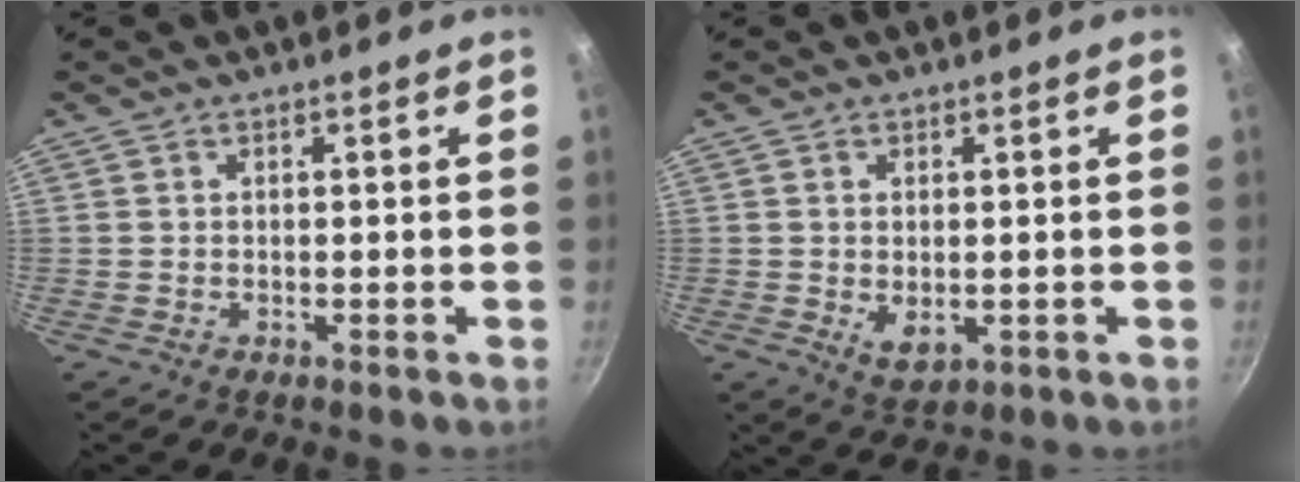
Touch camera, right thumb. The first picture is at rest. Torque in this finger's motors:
{"motor_torque": [-0.69, -0.08, -0.32, -0.04, 0.12]}